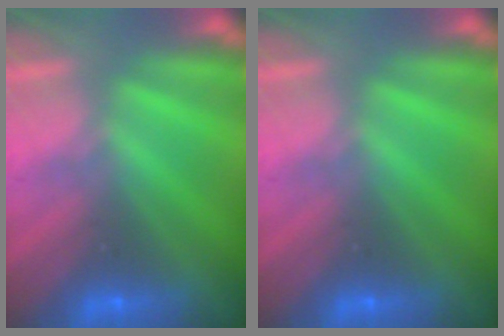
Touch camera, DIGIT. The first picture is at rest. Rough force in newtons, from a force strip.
{"total": 0.0}